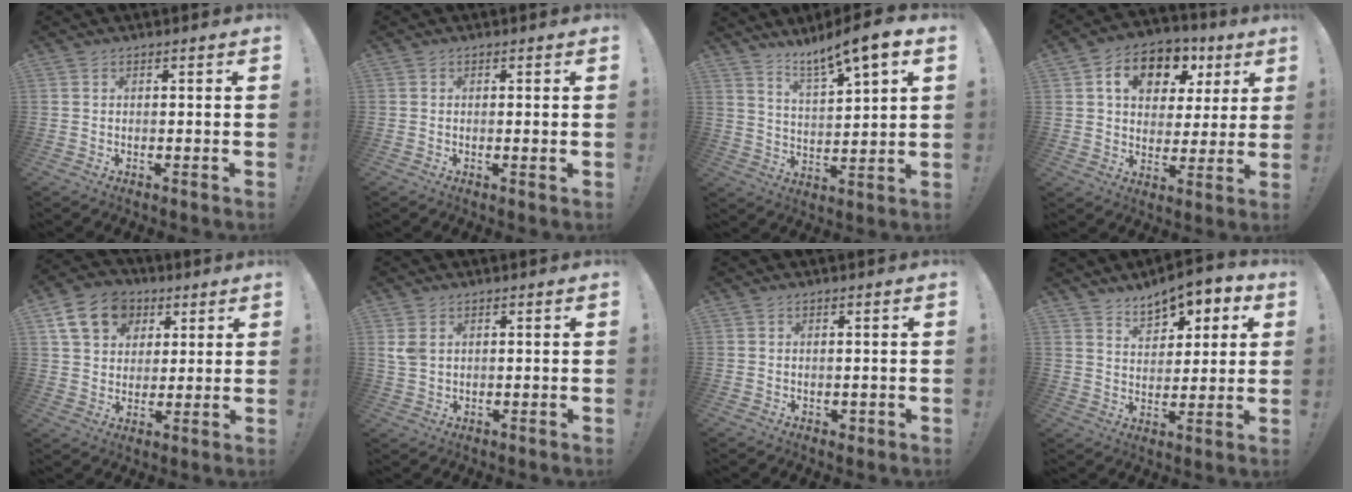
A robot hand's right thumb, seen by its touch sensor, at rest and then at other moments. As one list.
[{"total": 1.0, "force": [0.2, 0.0, 1.0], "torque": [-0.010, -0.004, 0.000]}, {"total": 9.9, "force": [8.1, 0.6, 5.6], "torque": [-0.092, -0.060, 0.131]}, {"total": 13.5, "force": [5.8, 9.4, 7.7], "torque": [-0.126, -0.015, 0.107]}, {"total": 14.6, "force": [6.2, 11.3, 6.8], "torque": [-0.089, -0.023, 0.120]}, {"total": 3.7, "force": [1.7, 2.3, 2.3], "torque": [-0.041, -0.003, 0.035]}, {"total": 1.2, "force": [0.1, 1.1, 0.5], "torque": [-0.006, 0.002, 0.002]}, {"total": 9.1, "force": [6.5, 4.9, 4.1], "torque": [-0.057, -0.041, 0.120]}]